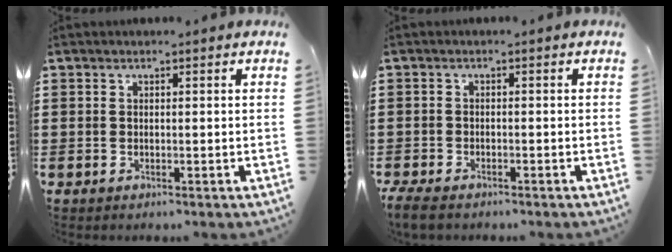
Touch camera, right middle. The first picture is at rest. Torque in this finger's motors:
{"motor_torque": [0.54, -0.25, 0.30, 0.11]}